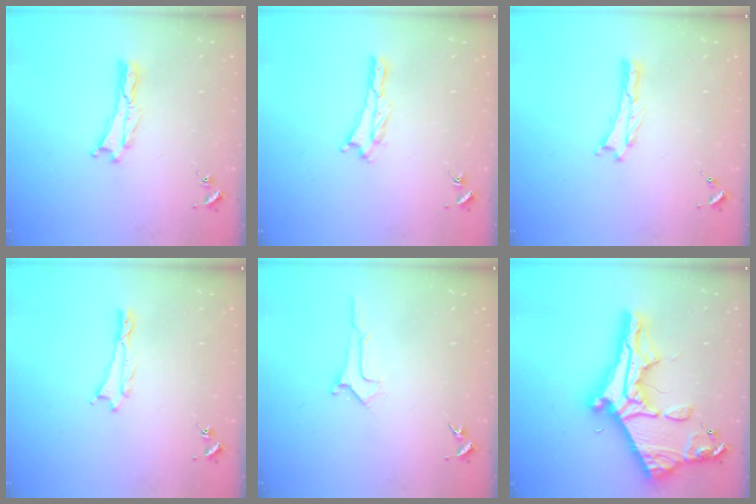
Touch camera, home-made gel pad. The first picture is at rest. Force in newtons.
{"total": 1.2, "press": 1.1, "slide": 0.2}
{"total": 0.0}
{"total": 0.5, "press": 0.5, "slide": 0.2}
{"total": 1.0, "press": 1.0, "slide": 0.0}
{"total": 14.3, "press": 14.3, "slide": 1.2}